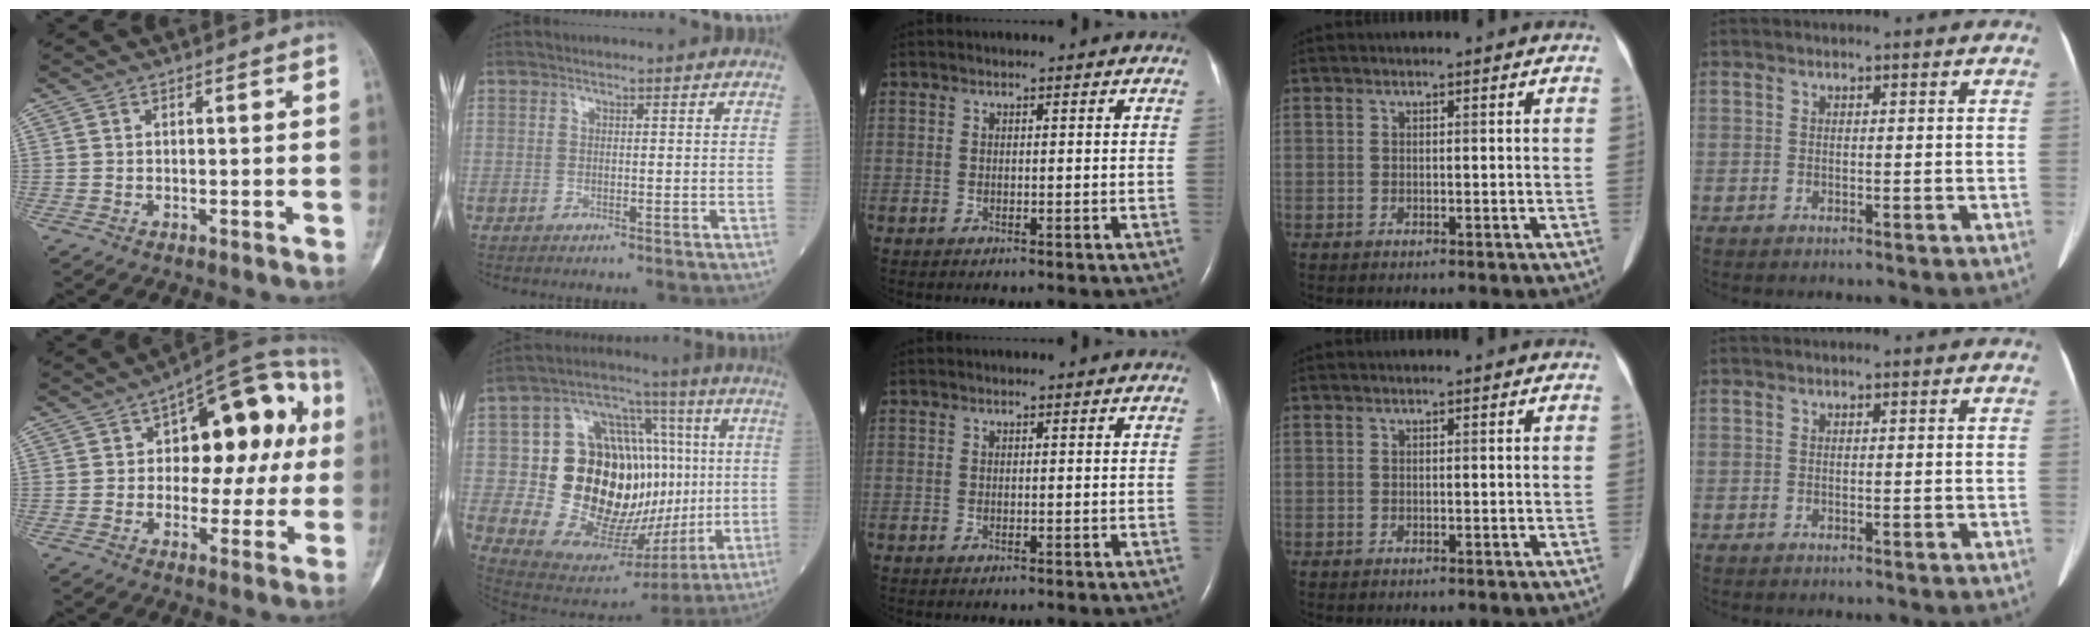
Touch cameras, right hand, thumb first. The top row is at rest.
{"thumb": {"total": 19.9, "force": [3.9, 11.1, 16.0], "torque": [-0.144, 0.026, 0.044]}, "index": {"total": 26.5, "force": [0.6, 13.6, 22.8], "torque": [-0.355, 0.044, 0.024]}}